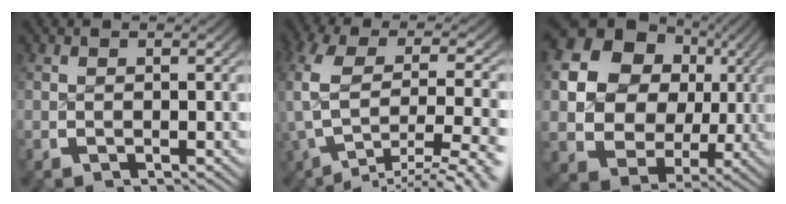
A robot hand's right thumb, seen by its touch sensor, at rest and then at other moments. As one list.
[{"total": 9.2, "force": [-2.1, 5.0, 7.4], "torque": [-0.177, -0.026, -0.010]}, {"total": 15.6, "force": [2.0, 12.1, 9.5], "torque": [-0.209, -0.032, 0.030]}]